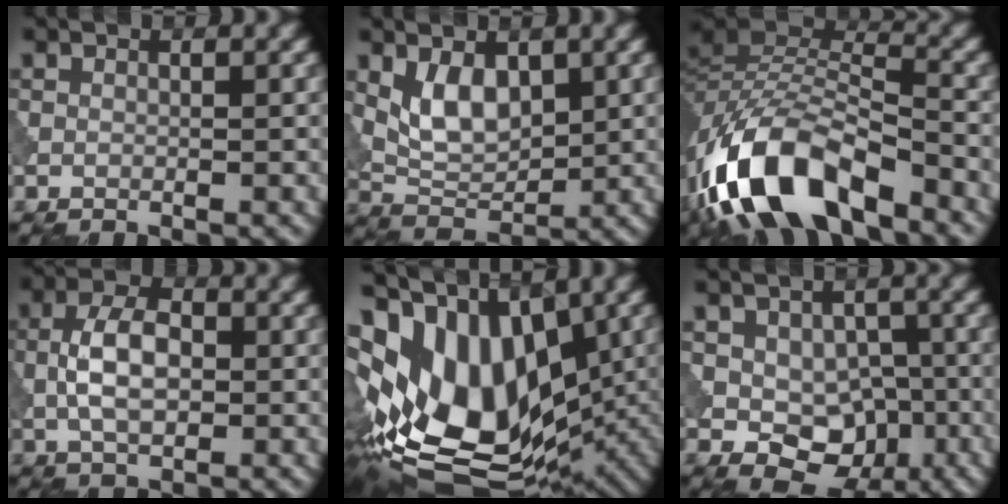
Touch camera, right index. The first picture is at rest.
{"total": 4.6, "force": [1.3, 2.6, 3.6], "torque": [-0.066, -0.005, 0.029]}
{"total": 11.8, "force": [-7.1, 5.1, 7.9], "torque": [-0.148, -0.002, -0.142]}
{"total": 5.2, "force": [-0.4, 2.8, 4.3], "torque": [-0.087, 0.004, -0.011]}
{"total": 16.4, "force": [0.6, 10.2, 12.9], "torque": [-0.224, -0.006, 0.026]}
{"total": 6.6, "force": [-1.4, 5.0, 4.2], "torque": [-0.052, -0.001, -0.018]}